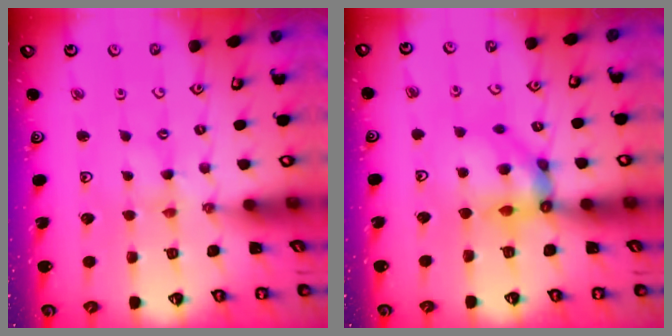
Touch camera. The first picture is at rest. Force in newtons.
{"total": 9.9, "press": 9.8, "slide": 1.0}